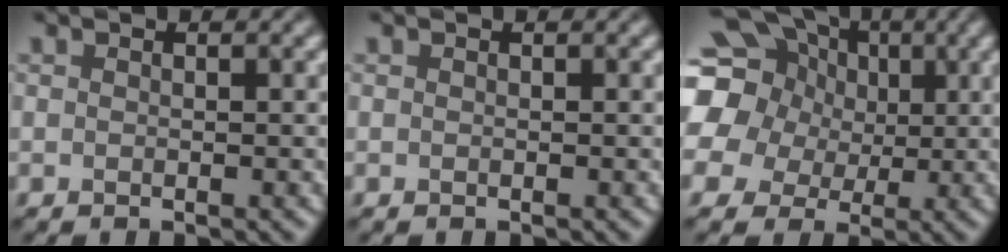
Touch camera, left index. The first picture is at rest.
{"total": 0.0}
{"total": 20.9, "force": [6.1, 18.0, 8.8], "torque": [-0.219, 0.035, 0.061]}